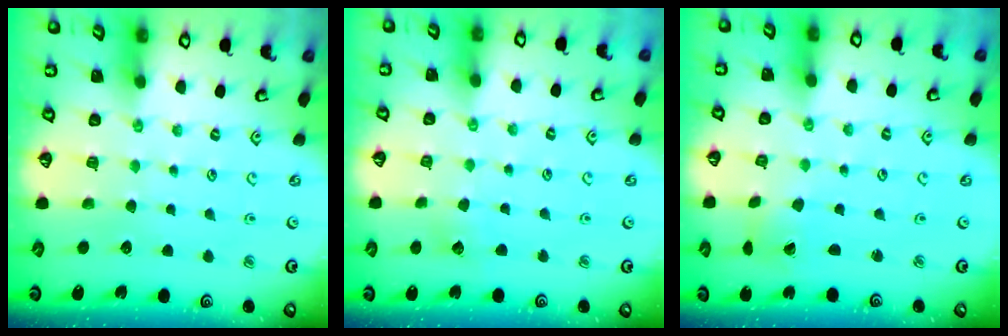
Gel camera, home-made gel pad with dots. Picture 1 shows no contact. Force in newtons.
{"total": 5.3, "press": 5.3, "slide": 0.6}
{"total": 1.2, "press": 1.2, "slide": 0.2}